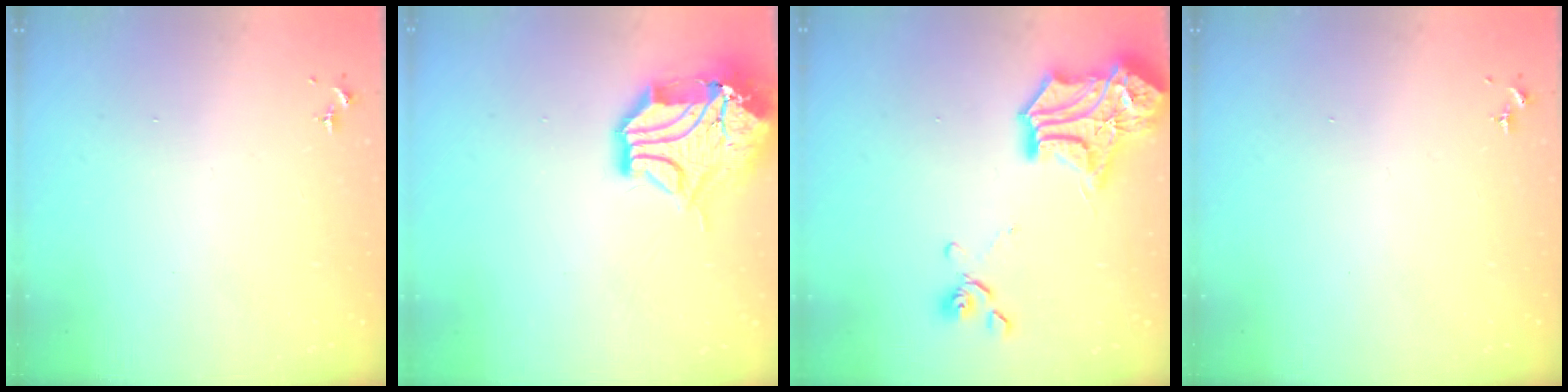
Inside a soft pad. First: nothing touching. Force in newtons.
{"total": 16.8, "press": 16.6, "slide": 2.4}
{"total": 19.5, "press": 19.4, "slide": 2.1}
{"total": 0.0}